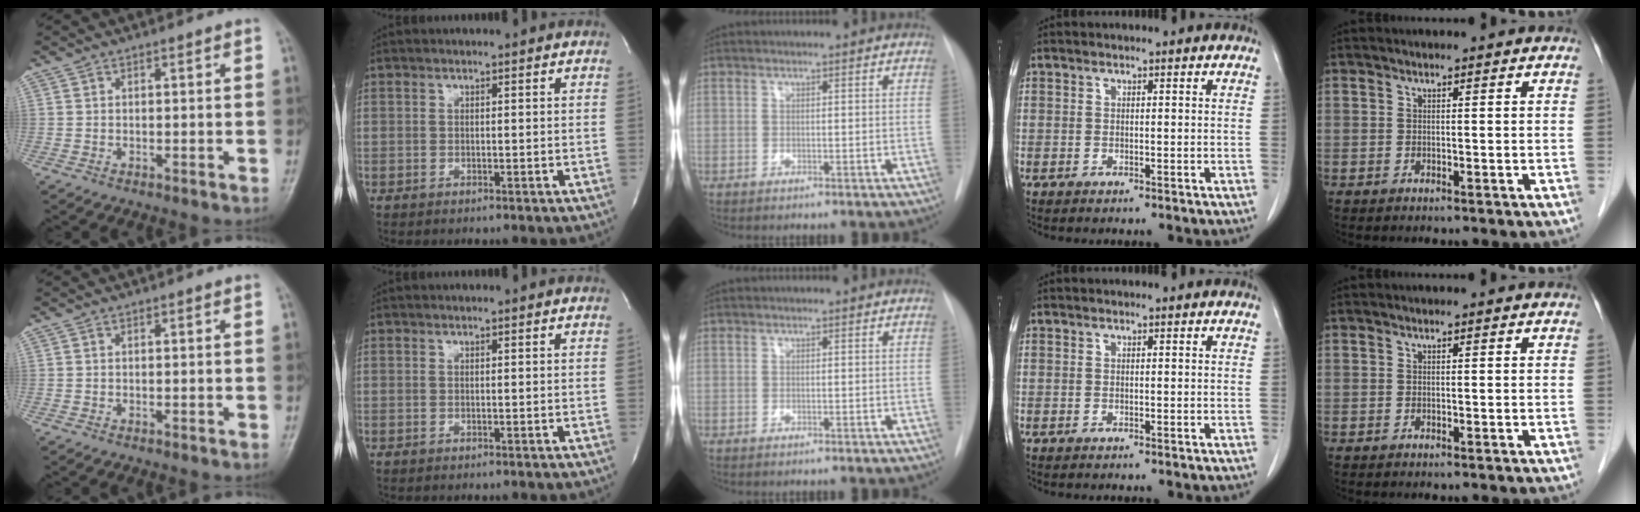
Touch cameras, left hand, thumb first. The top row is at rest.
{}